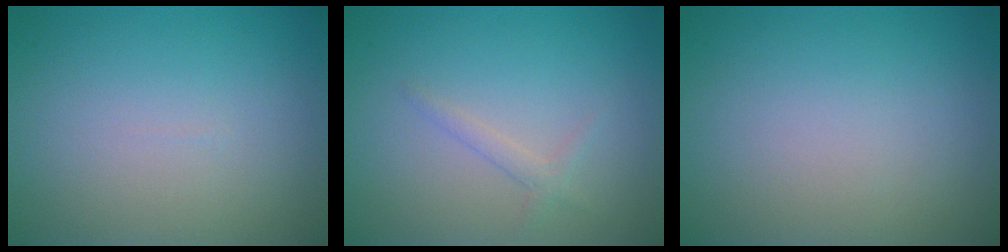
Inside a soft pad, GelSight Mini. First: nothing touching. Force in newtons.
{"total": 1.1, "press": 1.1, "slide": 0.1}
{"total": 0.0}